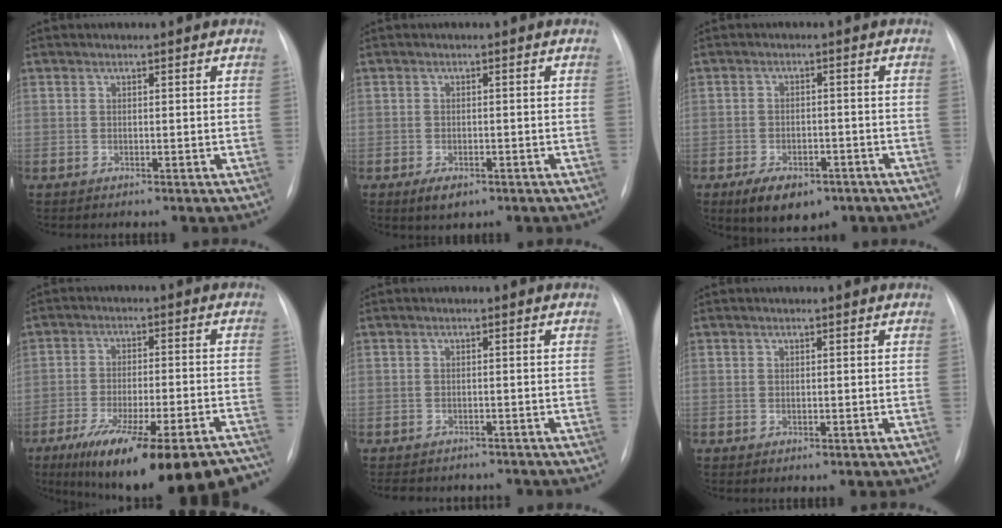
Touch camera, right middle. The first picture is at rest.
{"total": 2.9, "force": [-1.6, 1.5, 1.9], "torque": [-0.034, -0.003, -0.018]}
{"total": 8.6, "force": [-5.5, 4.6, 4.8], "torque": [-0.072, -0.001, -0.080]}
{"total": 23.4, "force": [-18.4, 4.3, 13.9], "torque": [-0.166, -0.012, -0.261]}
{"total": 8.9, "force": [-7.8, 3.4, 2.7], "torque": [-0.050, 0.001, -0.090]}
{"total": 0.0}